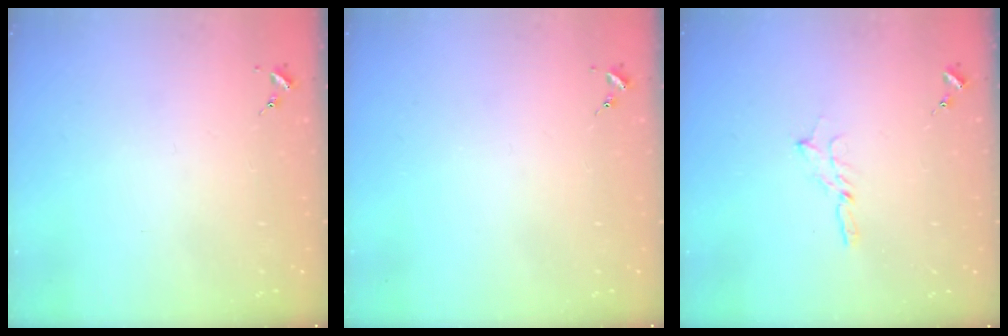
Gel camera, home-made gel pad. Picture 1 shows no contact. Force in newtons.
{"total": 0.0}
{"total": 1.6, "press": 1.6, "slide": 0.1}